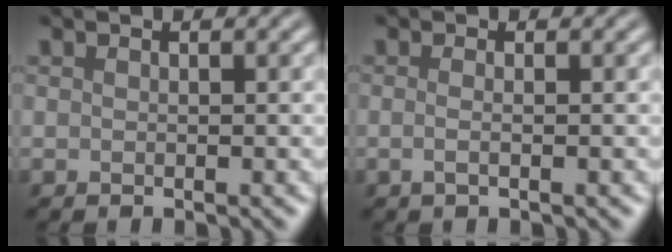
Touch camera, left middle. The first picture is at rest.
{"total": 1.2, "force": [-0.2, 0.5, 1.1], "torque": [-0.019, -0.005, -0.009]}